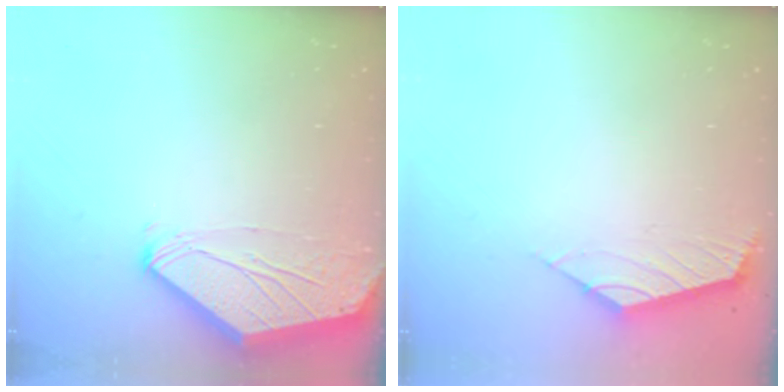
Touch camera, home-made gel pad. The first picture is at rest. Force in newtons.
{"total": 2.5, "press": 2.4, "slide": 0.7}